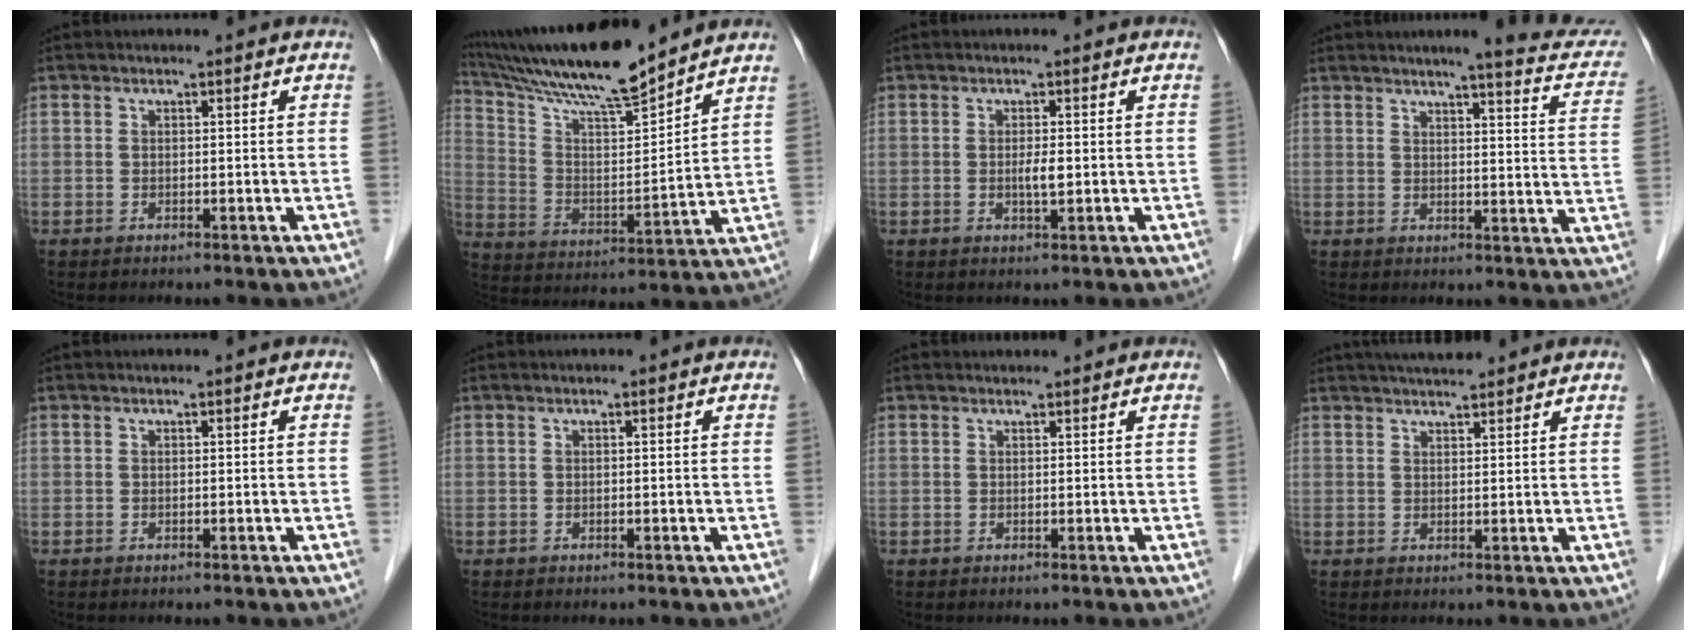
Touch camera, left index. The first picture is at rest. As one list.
[{"total": 17.2, "force": [15.1, 0.3, 8.2], "torque": [-0.155, 0.007, 0.265]}, {"total": 2.0, "force": [0.0, 0.2, 2.0], "torque": [-0.038, -0.002, 0.000]}, {"total": 12.5, "force": [10.6, 0.8, 6.6], "torque": [-0.067, -0.021, 0.100]}, {"total": 0.0}, {"total": 0.0}, {"total": 1.9, "force": [1.8, 0.2, 0.6], "torque": [-0.015, 0.020, 0.026]}, {"total": 7.3, "force": [6.4, 0.9, 3.4], "torque": [-0.053, 0.029, 0.096]}]